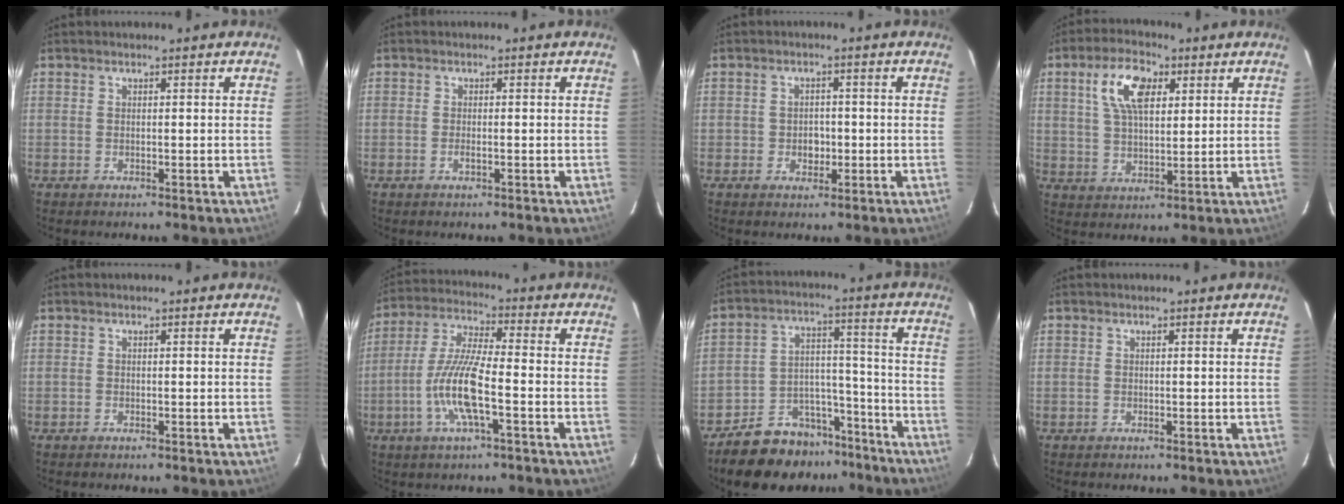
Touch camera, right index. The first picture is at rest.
{"total": 0.8, "force": [-0.4, 0.1, 0.7], "torque": [-0.015, -0.001, -0.007]}
{"total": 2.8, "force": [-0.6, 2.5, 1.0], "torque": [-0.020, 0.009, -0.006]}
{"total": 9.7, "force": [3.8, 4.9, 7.5], "torque": [-0.143, 0.022, 0.071]}
{"total": 0.0}
{"total": 10.9, "force": [-3.6, 1.7, 10.1], "torque": [-0.216, -0.001, -0.074]}
{"total": 14.0, "force": [-11.5, 7.2, 3.6], "torque": [-0.077, 0.052, -0.160]}
{"total": 0.0}